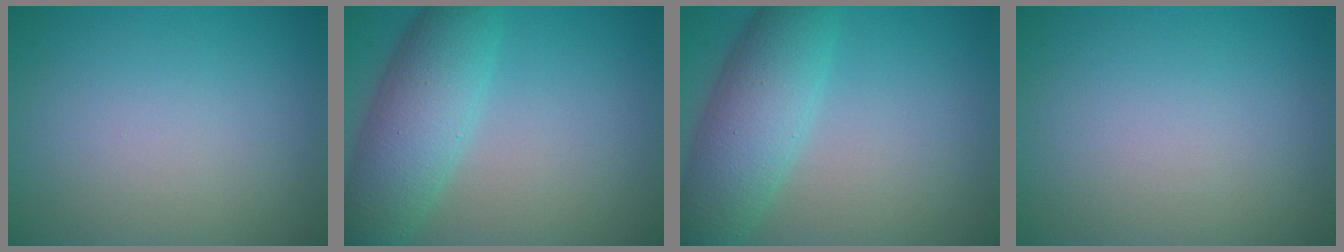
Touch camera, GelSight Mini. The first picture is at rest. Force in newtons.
{"total": 6.9, "press": 6.9, "slide": 0.3}
{"total": 6.9, "press": 6.9, "slide": 0.3}
{"total": 0.0}